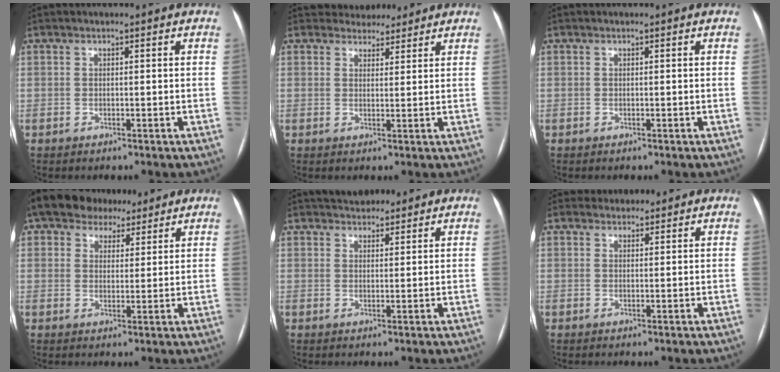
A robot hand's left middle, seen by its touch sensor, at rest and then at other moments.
{"total": 4.7, "force": [4.3, 1.9, 0.0], "torque": [0.007, 0.007, 0.057]}
{"total": 0.0}
{"total": 8.1, "force": [6.2, 4.9, 2.0], "torque": [-0.028, 0.027, 0.095]}
{"total": 4.5, "force": [4.0, 1.8, 1.0], "torque": [-0.009, 0.021, 0.062]}
{"total": 2.3, "force": [2.0, 0.9, -0.4], "torque": [0.011, 0.016, 0.029]}